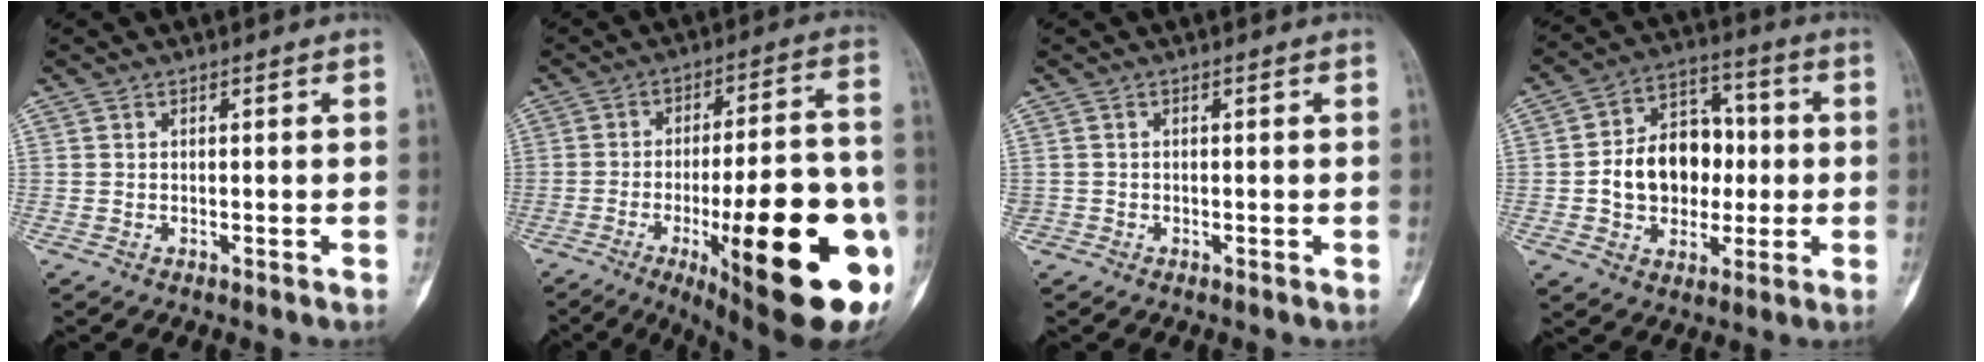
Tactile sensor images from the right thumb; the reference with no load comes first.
{"total": 30.7, "force": [-9.3, 8.9, 27.8], "torque": [-0.324, 0.013, -0.115]}
{"total": 0.5, "force": [-0.2, 0.4, 0.2], "torque": [-0.004, 0.006, -0.002]}
{"total": 14.5, "force": [-0.5, 11.0, 9.5], "torque": [-0.107, 0.033, -0.008]}